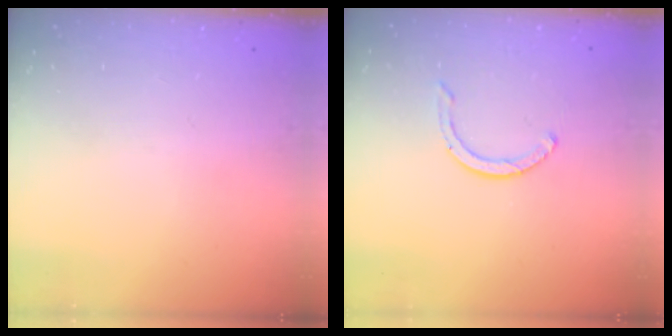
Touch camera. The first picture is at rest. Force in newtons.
{"total": 2.9, "press": 2.9, "slide": 0.4}